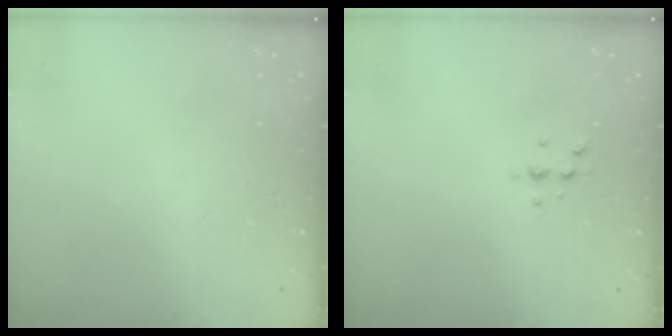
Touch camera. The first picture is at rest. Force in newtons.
{"total": 4.3, "press": 4.2, "slide": 1.1}